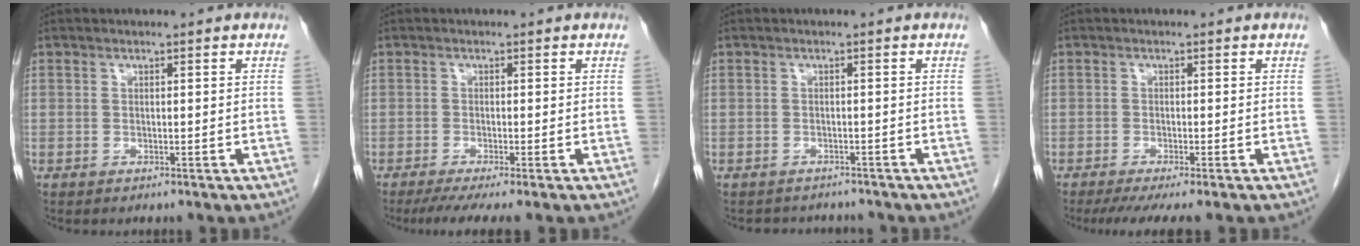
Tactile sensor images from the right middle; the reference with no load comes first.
{"total": 5.4, "force": [-4.1, 0.0, 3.6], "torque": [-0.054, -0.017, -0.067]}
{"total": 4.0, "force": [-3.7, 1.5, 0.4], "torque": [-0.007, 0.001, -0.047]}
{"total": 5.7, "force": [-4.5, 0.2, 3.6], "torque": [-0.050, -0.016, -0.071]}